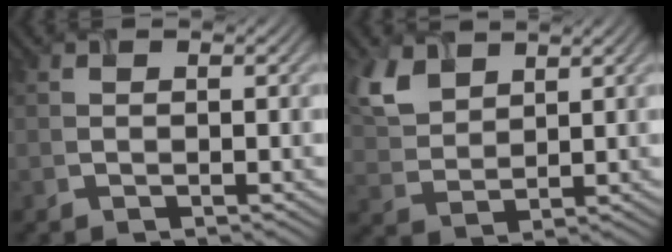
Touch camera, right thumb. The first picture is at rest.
{"total": 6.2, "force": [4.0, 3.3, 3.4], "torque": [-0.105, 0.010, 0.093]}